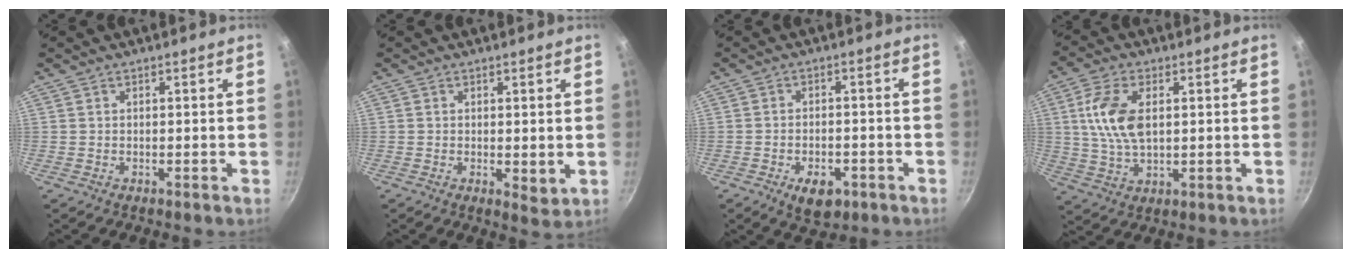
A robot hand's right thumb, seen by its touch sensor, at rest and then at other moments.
{"total": 3.1, "force": [0.2, 1.5, 2.7], "torque": [-0.040, -0.012, 0.004]}
{"total": 6.8, "force": [-3.2, 3.8, 4.6], "torque": [-0.057, 0.013, -0.041]}
{"total": 10.4, "force": [2.0, 5.6, 8.5], "torque": [-0.162, 0.001, 0.037]}